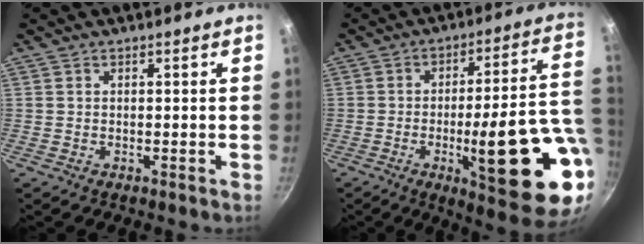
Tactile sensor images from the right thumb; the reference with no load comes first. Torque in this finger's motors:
{"motor_torque": [2.06, 2.95, 2.27, -0.41, 0.50]}